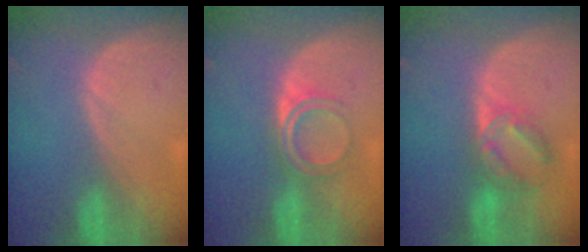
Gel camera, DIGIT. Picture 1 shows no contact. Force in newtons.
{"total": 4.9, "press": 4.2, "slide": 2.5}
{"total": 6.0, "press": 5.8, "slide": 1.4}